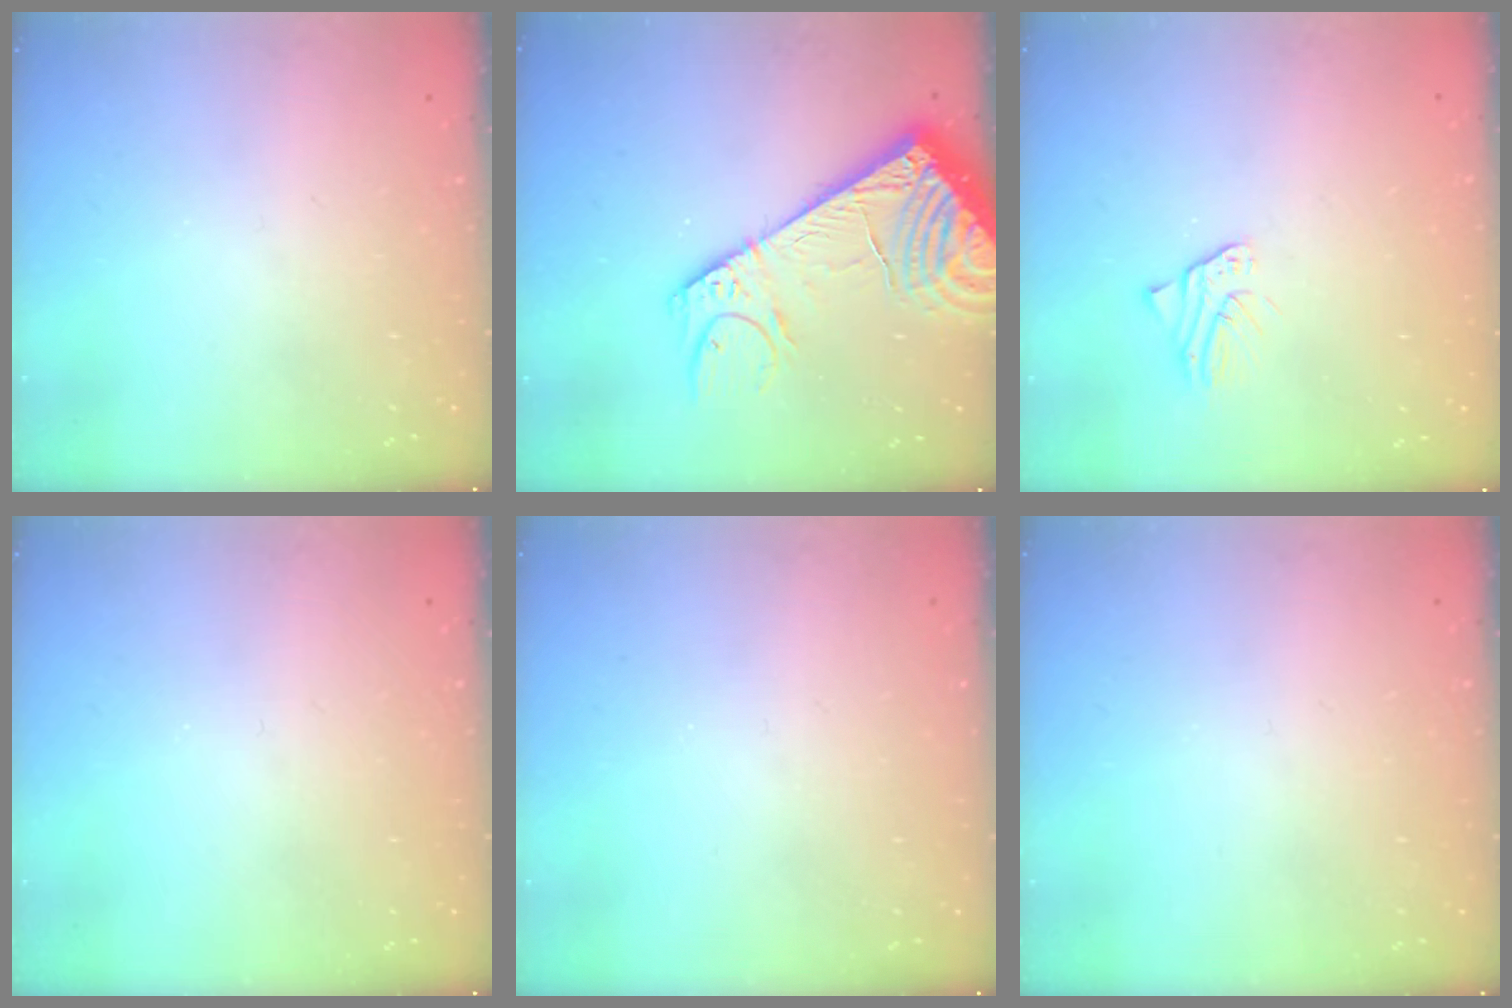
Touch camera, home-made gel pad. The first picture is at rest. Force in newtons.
{"total": 14.2, "press": 13.9, "slide": 2.9}
{"total": 2.5, "press": 2.4, "slide": 0.3}
{"total": 0.0}
{"total": 0.0}
{"total": 0.0}